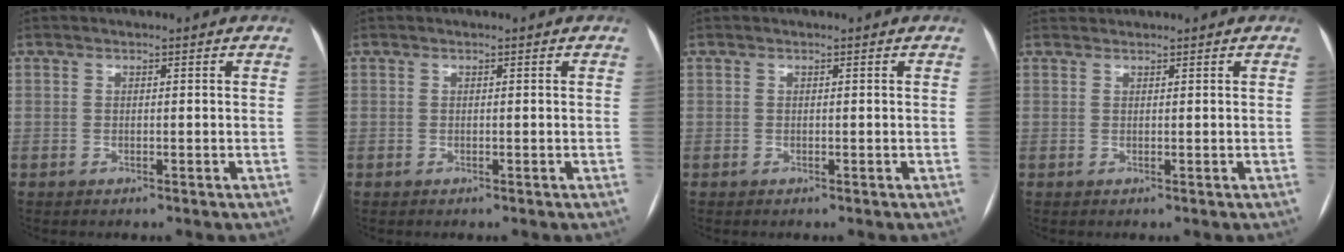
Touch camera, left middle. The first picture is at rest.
{"total": 0.0}
{"total": 0.0}
{"total": 1.1, "force": [1.1, 0.1, -0.2], "torque": [-0.004, 0.018, 0.025]}